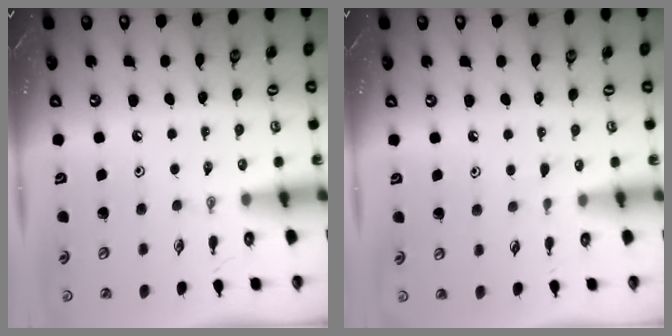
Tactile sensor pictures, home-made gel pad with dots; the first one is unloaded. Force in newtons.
{"total": 5.9, "press": 5.8, "slide": 0.8}